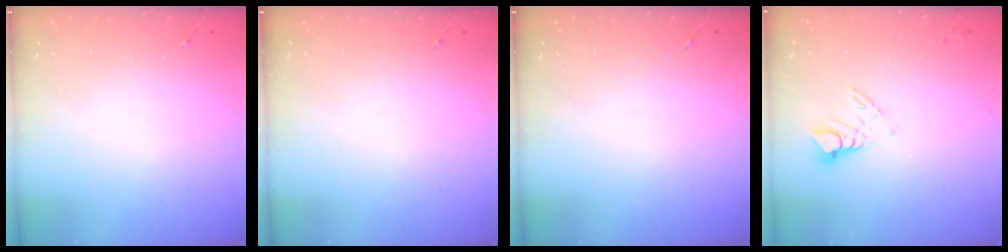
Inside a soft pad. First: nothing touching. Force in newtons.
{"total": 0.0}
{"total": 0.0}
{"total": 6.2, "press": 6.1, "slide": 0.4}